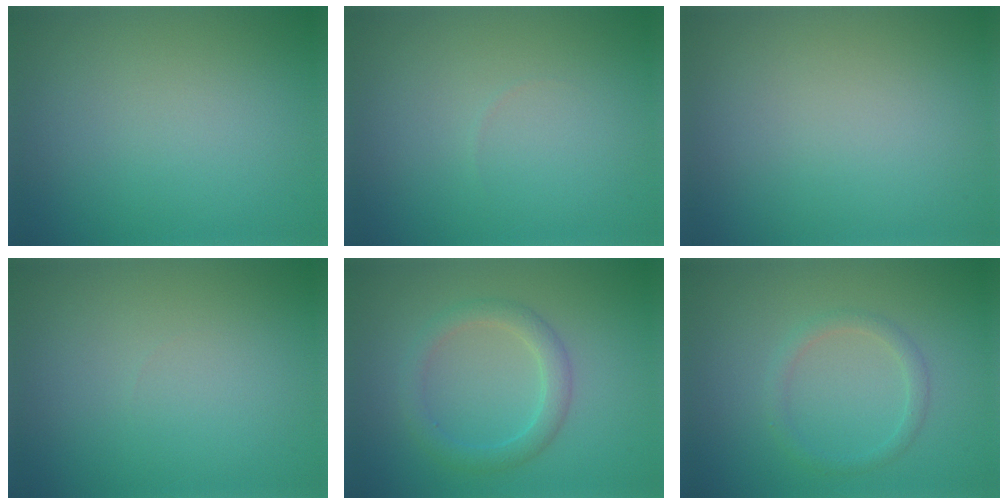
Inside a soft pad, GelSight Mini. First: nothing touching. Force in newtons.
{"total": 0.0}
{"total": 0.0}
{"total": 0.0}
{"total": 2.6, "press": 2.6, "slide": 0.1}
{"total": 1.5, "press": 1.5, "slide": 0.1}